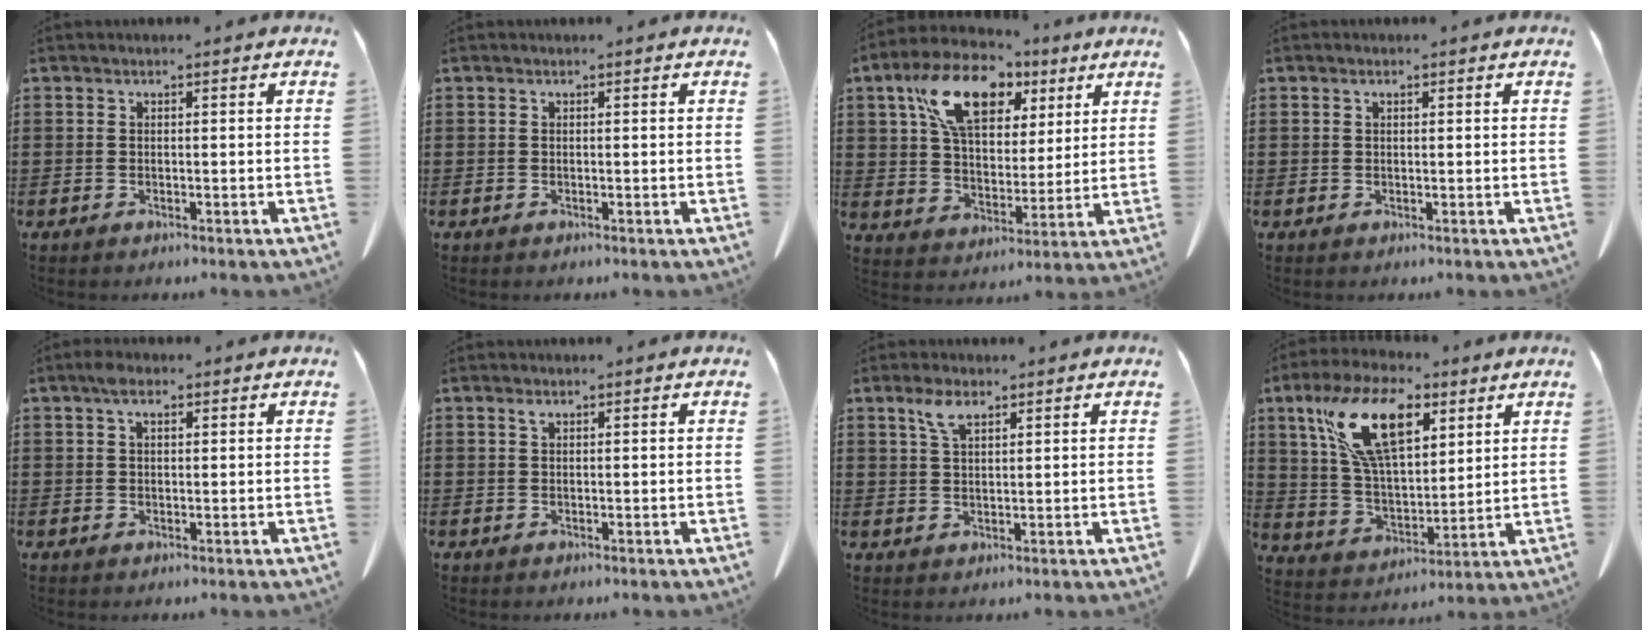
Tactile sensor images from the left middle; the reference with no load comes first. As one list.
[{"total": 0.0}, {"total": 14.0, "force": [7.1, 8.0, 9.0], "torque": [-0.179, 0.010, 0.132]}, {"total": 0.9, "force": [0.4, 0.4, 0.7], "torque": [-0.015, 0.004, 0.007]}, {"total": 2.9, "force": [1.6, 1.3, 2.1], "torque": [-0.046, 0.008, 0.028]}, {"total": 0.8, "force": [0.4, 0.3, 0.6], "torque": [-0.015, 0.001, 0.008]}, {"total": 4.0, "force": [2.4, 1.4, 2.9], "torque": [-0.066, 0.005, 0.043]}, {"total": 15.4, "force": [8.0, 7.0, 11.2], "torque": [-0.244, 0.002, 0.144]}]